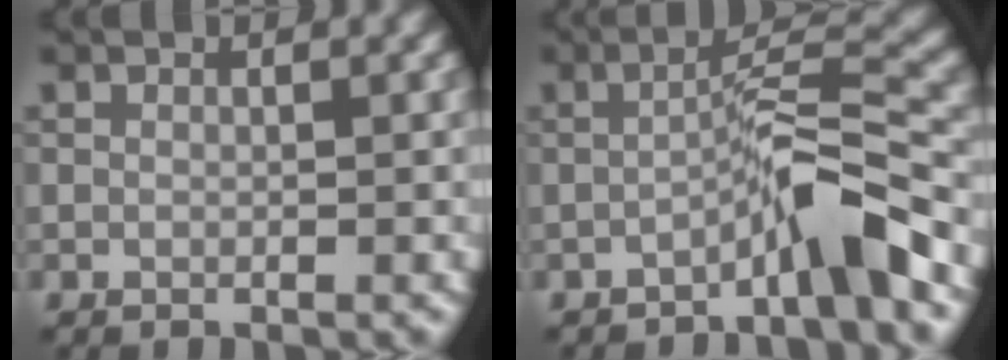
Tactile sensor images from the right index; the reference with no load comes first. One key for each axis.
{"total": 5.2, "fx": -2.7, "fy": 0.4, "fz": 4.4, "tx": -0.069, "ty": 0.024, "tz": -0.058}